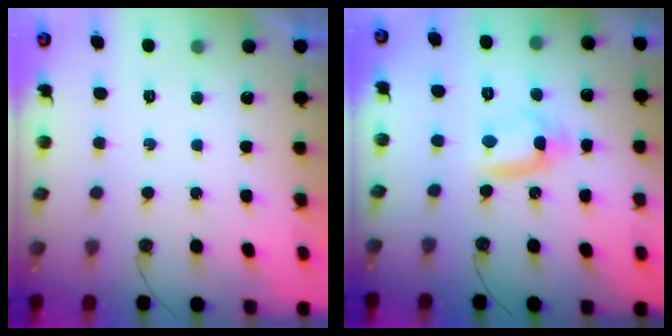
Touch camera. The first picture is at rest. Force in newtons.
{"total": 6.6, "press": 5.8, "slide": 3.2}